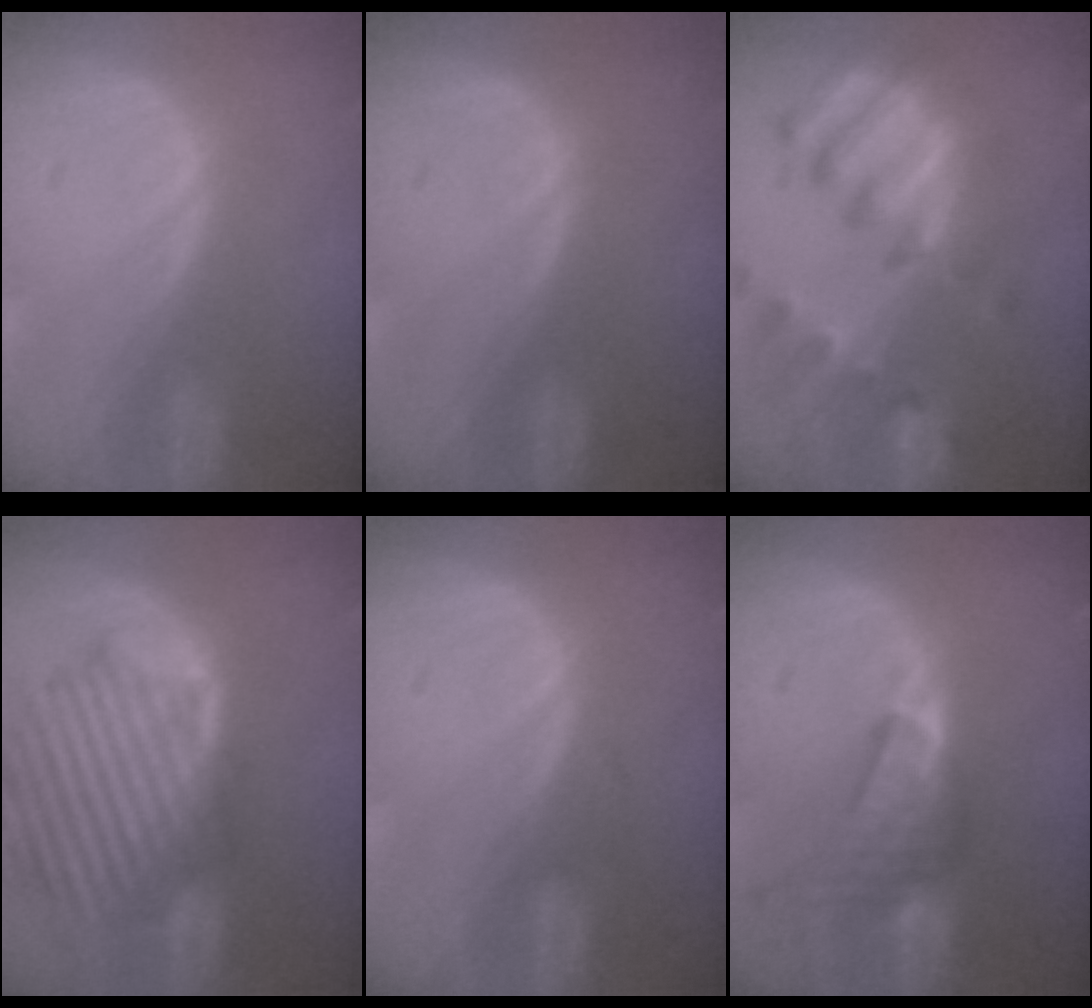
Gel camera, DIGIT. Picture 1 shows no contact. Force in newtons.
{"total": 0.0}
{"total": 11.0, "press": 9.4, "slide": 5.7}
{"total": 12.5, "press": 11.5, "slide": 5.0}
{"total": 0.7, "press": 0.7, "slide": 0.1}
{"total": 9.1, "press": 8.3, "slide": 3.8}